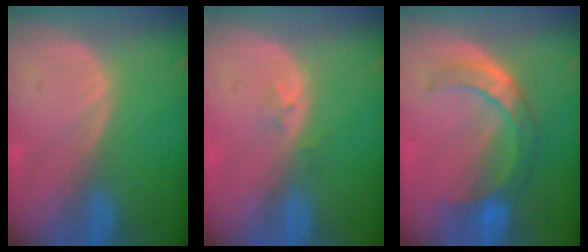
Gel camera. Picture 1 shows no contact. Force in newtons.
{"total": 1.6, "press": 1.2, "slide": 1.0}
{"total": 7.0, "press": 6.9, "slide": 1.4}